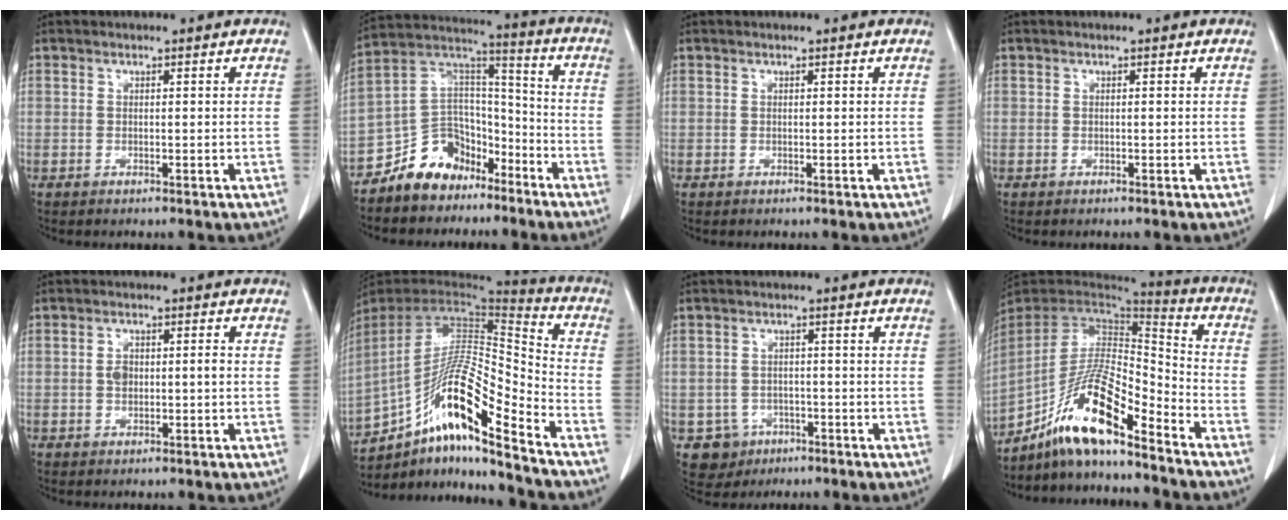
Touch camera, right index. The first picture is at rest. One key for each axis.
{"total": 11.8, "fx": -8.5, "fy": 7.6, "fz": 3.2, "tx": -0.060, "ty": 0.063, "tz": -0.153}
{"total": 0.0}
{"total": 0.0}
{"total": 3.0, "fx": -0.3, "fy": 1.4, "fz": 2.7, "tx": -0.053, "ty": 0.007, "tz": -0.004}
{"total": 18.0, "fx": -11.6, "fy": 1.5, "fz": 13.7, "tx": -0.270, "ty": 0.004, "tz": -0.208}
{"total": 4.8, "fx": -2.0, "fy": 4.4, "fz": 0.3, "tx": -0.002, "ty": 0.012, "tz": -0.024}
{"total": 14.8, "fx": -10.6, "fy": 2.1, "fz": 10.1, "tx": -0.187, "ty": 0.010, "tz": -0.188}